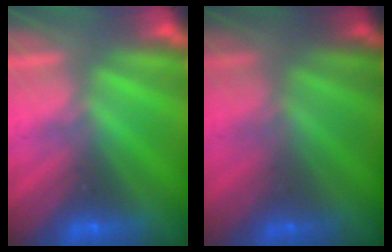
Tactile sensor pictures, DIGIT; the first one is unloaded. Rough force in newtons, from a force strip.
{"total": 1.0}